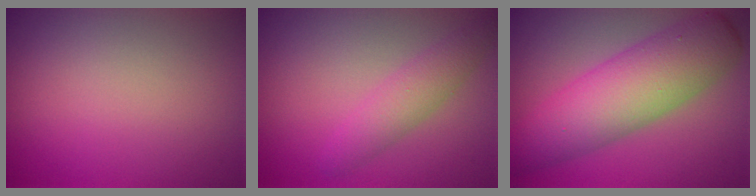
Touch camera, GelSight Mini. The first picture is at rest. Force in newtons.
{"total": 2.7, "press": 2.7, "slide": 0.1}
{"total": 8.2, "press": 8.2, "slide": 0.3}